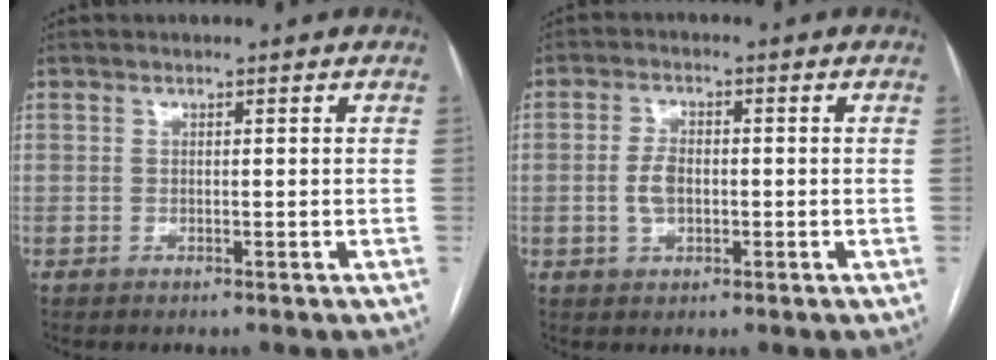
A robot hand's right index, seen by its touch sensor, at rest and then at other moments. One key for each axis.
{"total": 3.8, "fx": -0.7, "fy": 2.1, "fz": 3.1, "tx": -0.066, "ty": 0.007, "tz": -0.012}